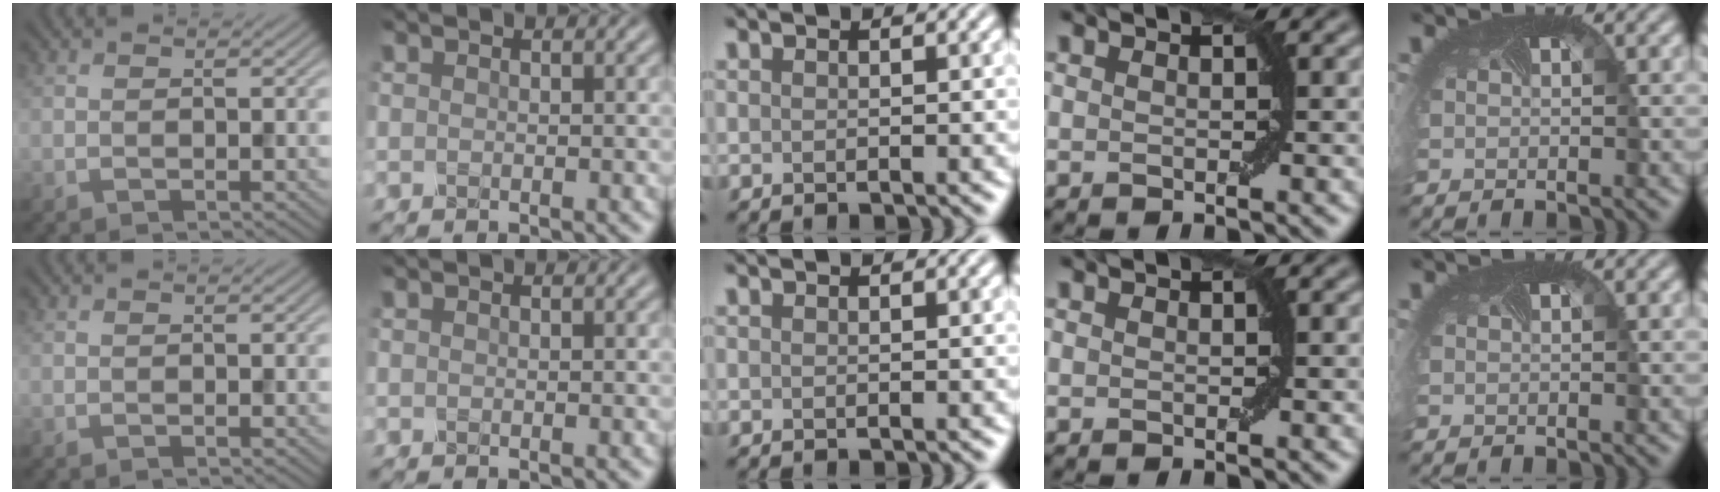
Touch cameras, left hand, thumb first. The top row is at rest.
{}